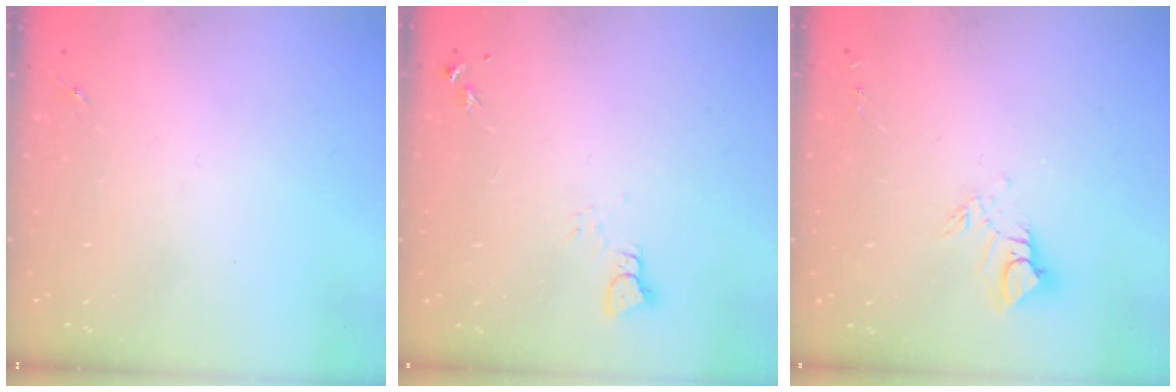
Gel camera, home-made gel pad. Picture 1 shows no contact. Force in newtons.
{"total": 2.2, "press": 2.2, "slide": 0.2}
{"total": 8.6, "press": 8.6, "slide": 0.9}